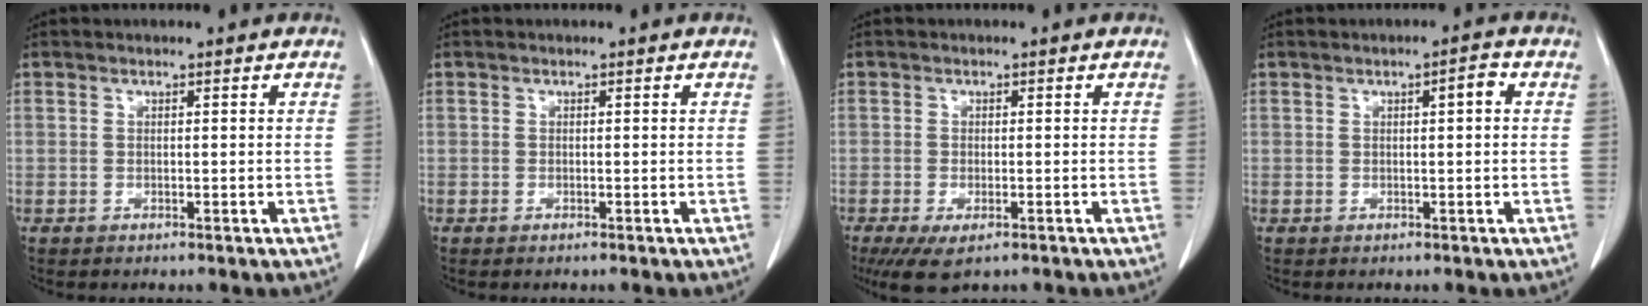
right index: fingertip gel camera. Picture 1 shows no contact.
{"total": 0.0}
{"total": 5.2, "force": [-3.2, 1.8, 3.6], "torque": [-0.061, -0.014, -0.050]}
{"total": 2.1, "force": [0.5, 0.4, 2.0], "torque": [-0.030, 0.005, 0.006]}